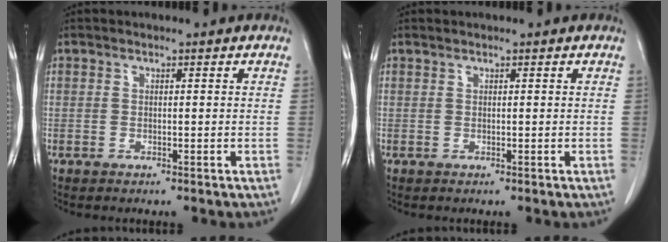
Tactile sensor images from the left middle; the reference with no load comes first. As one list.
[{"total": 0.0}]